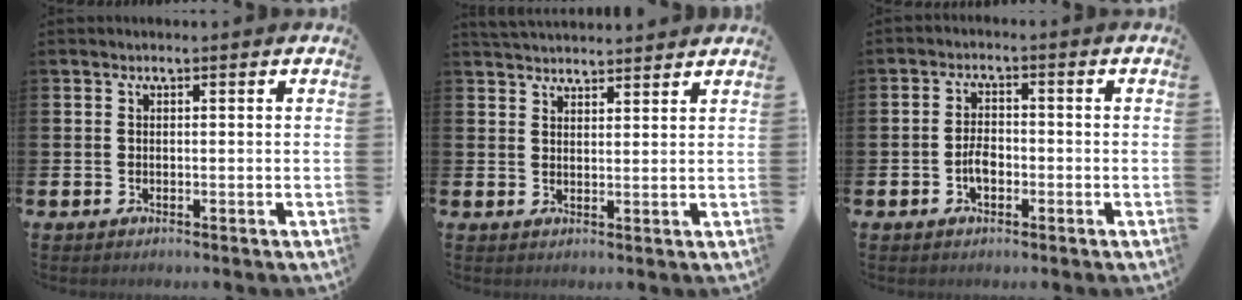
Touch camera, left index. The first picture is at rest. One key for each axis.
{"total": 3.4, "fx": 3.4, "fy": 0.3, "fz": 0.1, "tx": -0.007, "ty": -0.014, "tz": 0.063}
{"total": 2.9, "fx": -1.0, "fy": 1.6, "fz": 2.2, "tx": -0.028, "ty": 0.000, "tz": -0.021}